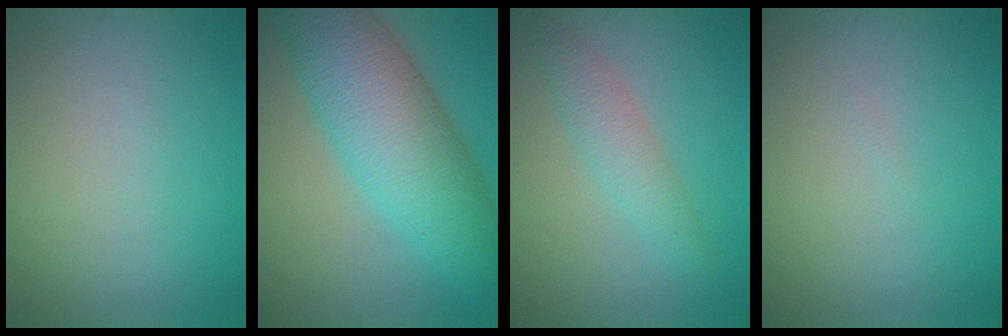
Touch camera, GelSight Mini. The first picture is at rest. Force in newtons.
{"total": 10.3, "press": 10.3, "slide": 0.2}
{"total": 2.4, "press": 2.4, "slide": 0.1}
{"total": 0.0}